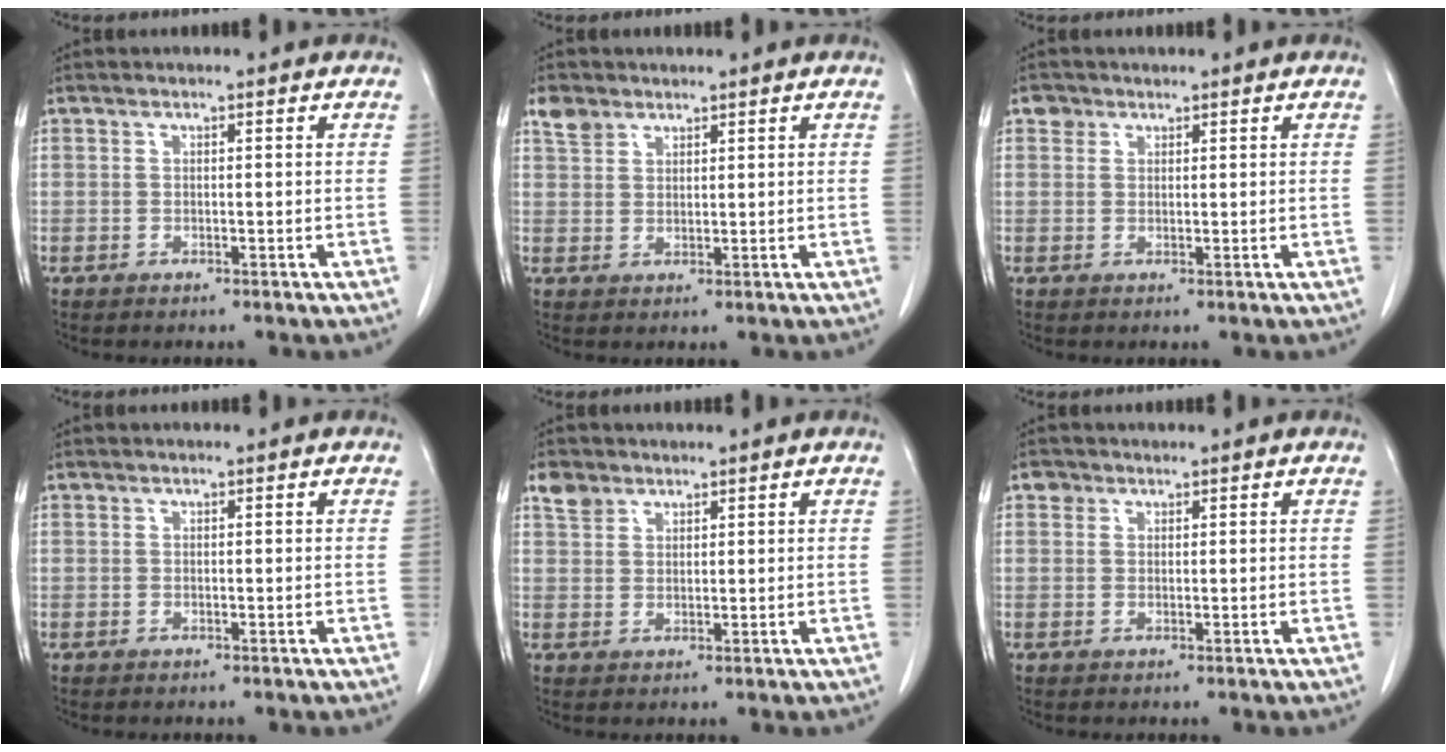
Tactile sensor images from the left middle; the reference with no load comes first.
{"total": 3.0, "force": [2.3, 1.8, 0.7], "torque": [-0.017, 0.010, 0.047]}
{"total": 1.5, "force": [0.9, 1.2, 0.0], "torque": [0.010, 0.004, 0.010]}
{"total": 0.0}
{"total": 3.0, "force": [2.2, 1.9, 0.6], "torque": [-0.015, 0.011, 0.045]}
{"total": 1.2, "force": [0.7, 0.9, 0.0], "torque": [0.008, 0.004, 0.008]}